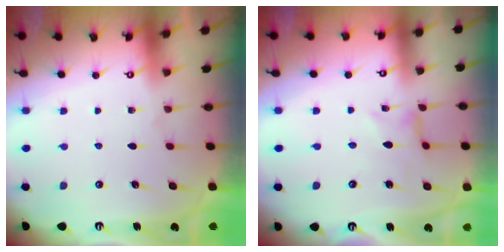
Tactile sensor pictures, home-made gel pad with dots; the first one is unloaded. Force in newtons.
{"total": 0.0}